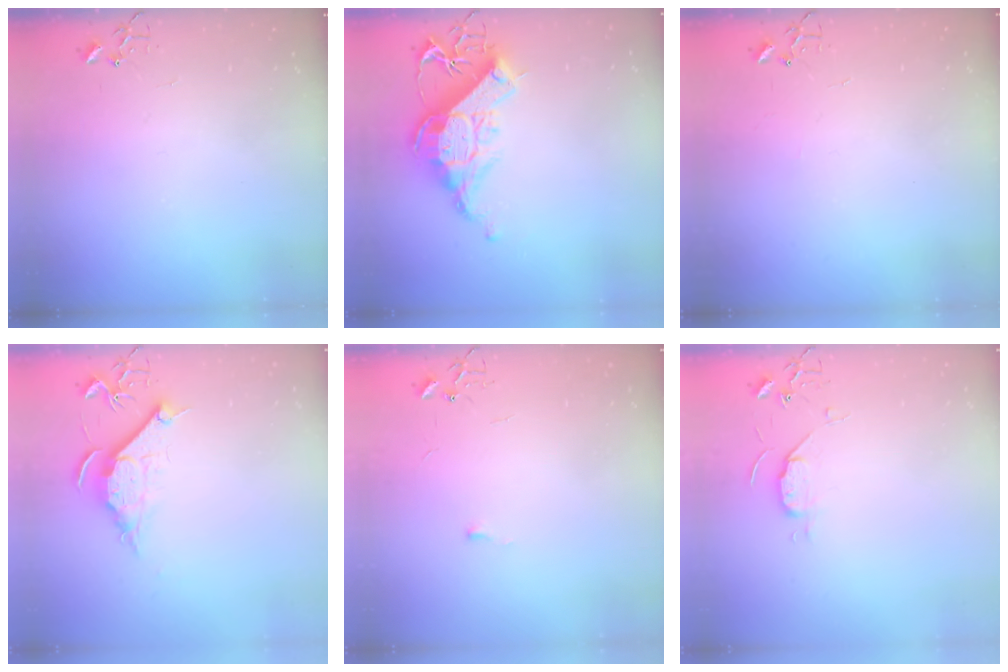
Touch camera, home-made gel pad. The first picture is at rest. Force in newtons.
{"total": 14.8, "press": 14.7, "slide": 1.9}
{"total": 1.8, "press": 1.8, "slide": 0.3}
{"total": 9.6, "press": 9.6, "slide": 0.4}
{"total": 3.0, "press": 2.9, "slide": 0.4}
{"total": 5.3, "press": 5.2, "slide": 0.7}